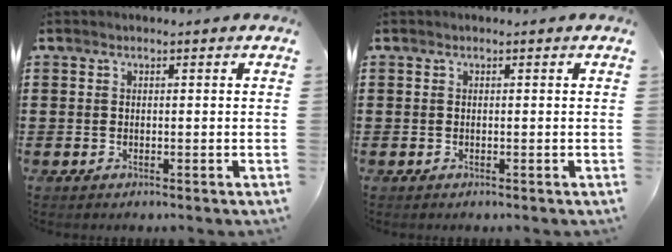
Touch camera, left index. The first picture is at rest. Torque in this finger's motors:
{"motor_torque": [-0.03, -0.02, 0.03, 0.00]}